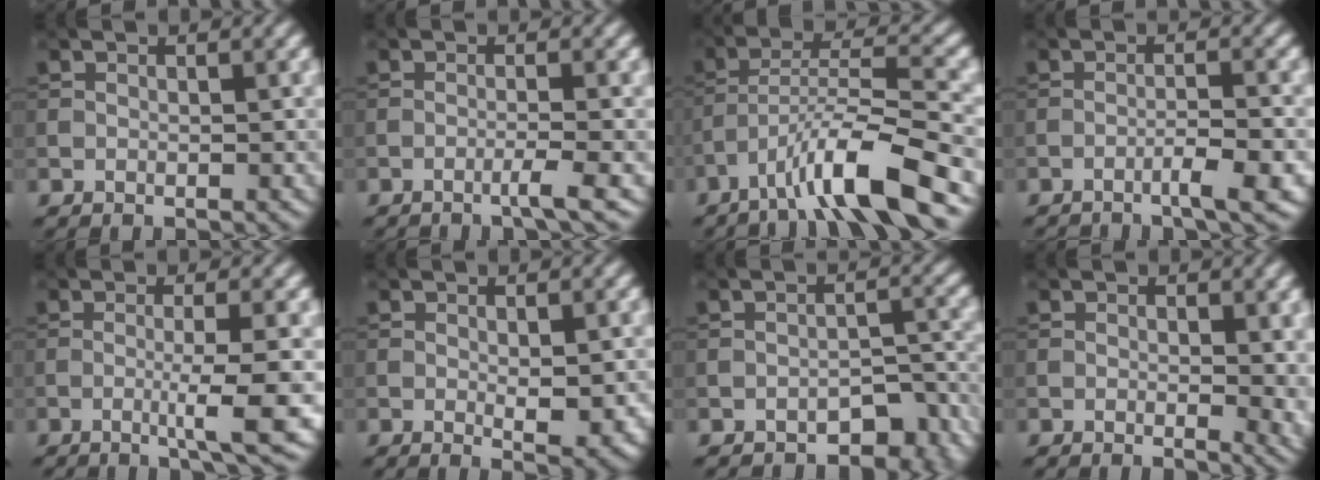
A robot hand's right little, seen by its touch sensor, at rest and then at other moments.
{"total": 1.9, "force": [-1.0, 0.1, 1.6], "torque": [-0.017, 0.005, -0.030]}
{"total": 8.5, "force": [-5.4, 1.3, 6.5], "torque": [-0.113, 0.012, -0.099]}
{"total": 3.1, "force": [-1.8, 0.4, 2.5], "torque": [-0.032, 0.009, -0.041]}
{"total": 5.1, "force": [-1.3, 0.6, 4.9], "torque": [-0.076, -0.003, -0.028]}
{"total": 2.8, "force": [-0.2, 0.9, 2.6], "torque": [-0.039, -0.008, 0.001]}
{"total": 5.4, "force": [-4.1, 2.2, 2.8], "torque": [-0.022, -0.002, -0.053]}
{"total": 3.7, "force": [0.0, 1.5, 3.4], "torque": [-0.036, -0.009, 0.000]}